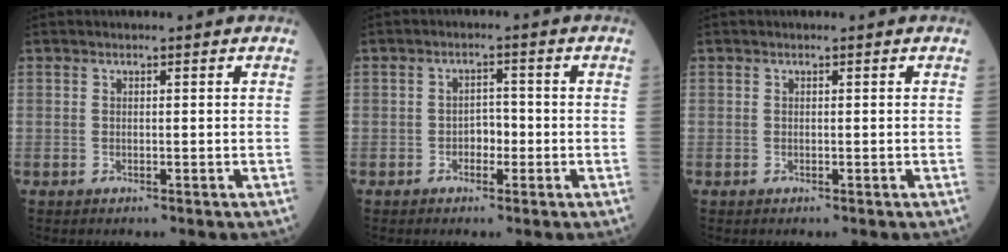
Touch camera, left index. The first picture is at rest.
{"total": 2.5, "force": [-1.0, 1.5, 1.7], "torque": [-0.019, 0.005, -0.020]}
{"total": 0.0}